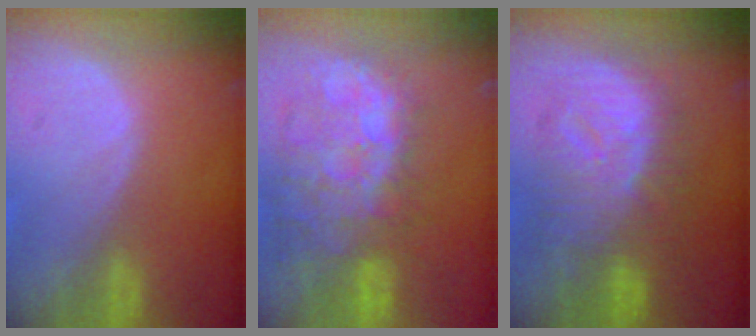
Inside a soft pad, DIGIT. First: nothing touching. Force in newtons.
{"total": 11.3, "press": 10.5, "slide": 4.1}
{"total": 10.8, "press": 10.8, "slide": 0.8}